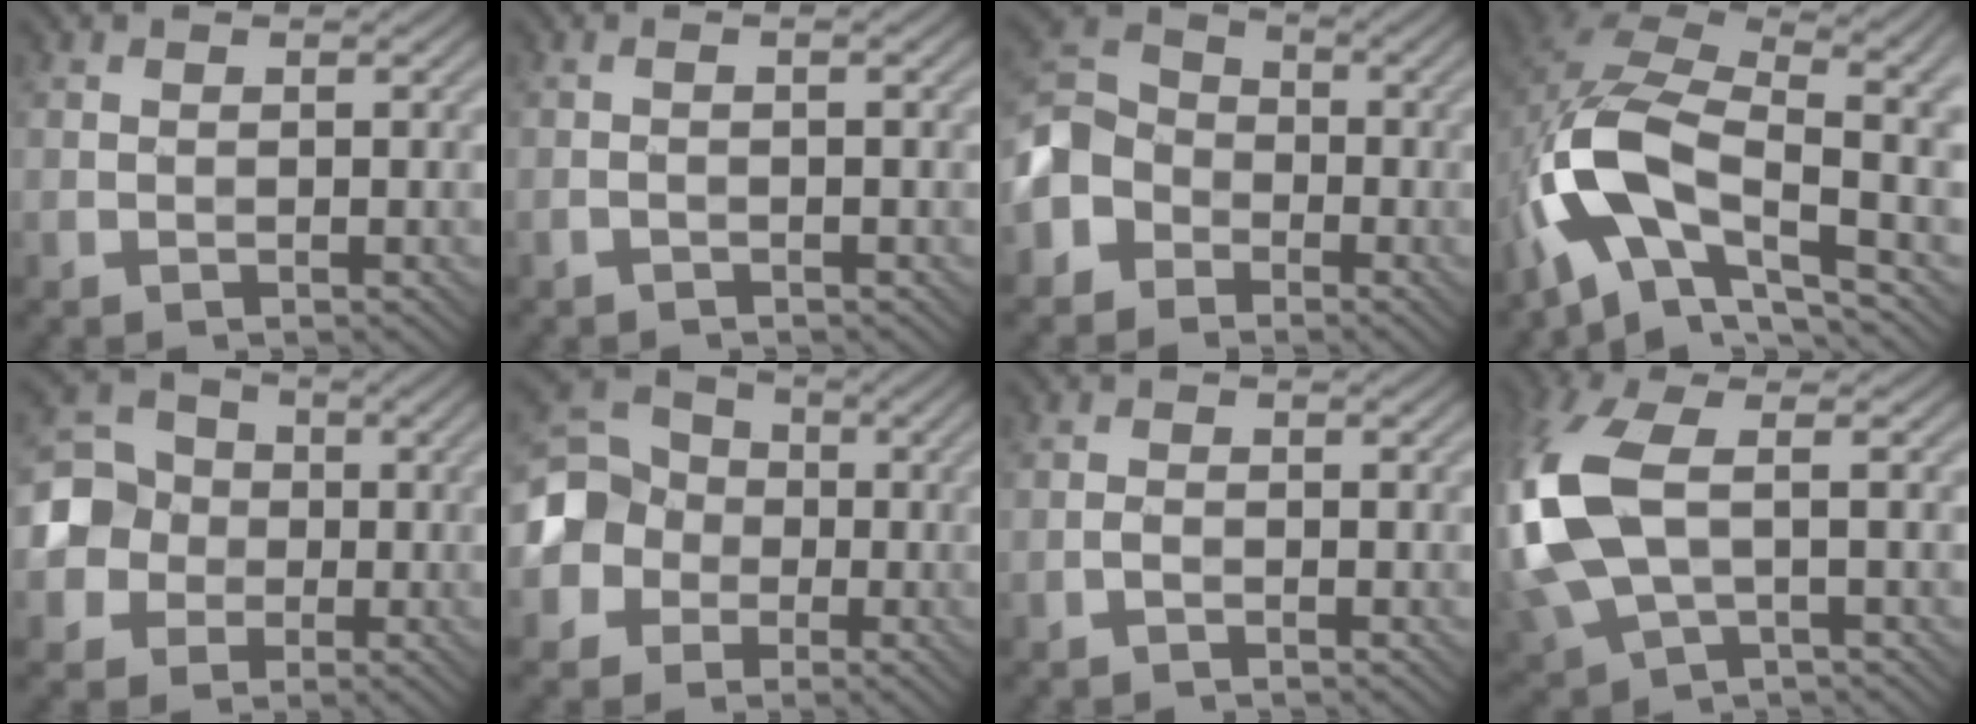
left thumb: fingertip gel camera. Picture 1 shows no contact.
{"total": 2.2, "force": [-0.1, 0.4, 2.2], "torque": [-0.032, 0.007, -0.012]}
{"total": 6.8, "force": [-3.3, 5.5, 2.3], "torque": [-0.061, 0.011, -0.094]}
{"total": 14.7, "force": [-3.5, 6.9, 12.5], "torque": [-0.233, -0.007, -0.066]}
{"total": 7.2, "force": [-1.0, 6.8, 2.2], "torque": [-0.059, 0.002, -0.045]}
{"total": 8.6, "force": [-1.6, 7.9, 3.0], "torque": [-0.085, -0.004, -0.064]}
{"total": 0.8, "force": [-0.6, 0.2, 0.6], "torque": [-0.012, 0.004, -0.013]}
{"total": 12.5, "force": [0.7, 6.2, 10.9], "torque": [-0.297, -0.002, 0.014]}